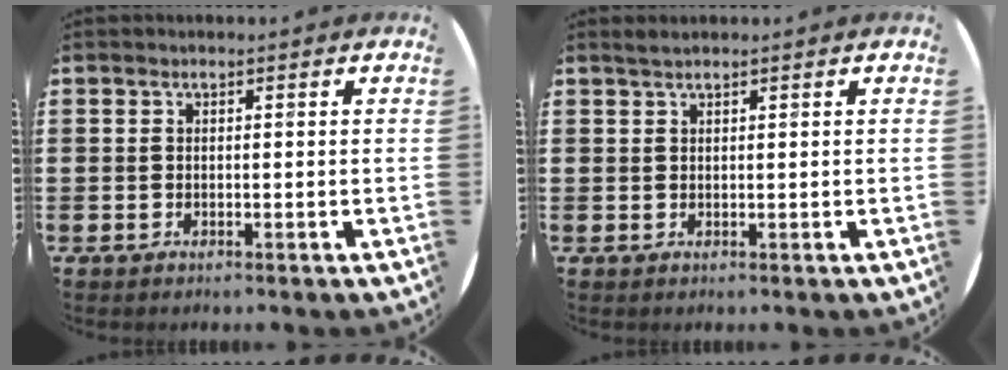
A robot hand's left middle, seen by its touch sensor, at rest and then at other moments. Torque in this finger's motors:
{"motor_torque": [0.27, -0.19, 0.00, -0.01]}